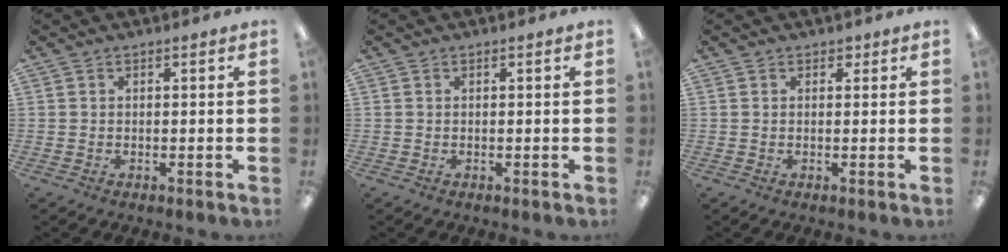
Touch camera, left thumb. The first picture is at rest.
{"total": 0.0}
{"total": 1.3, "force": [0.7, 1.0, 0.5], "torque": [-0.001, -0.001, 0.012]}